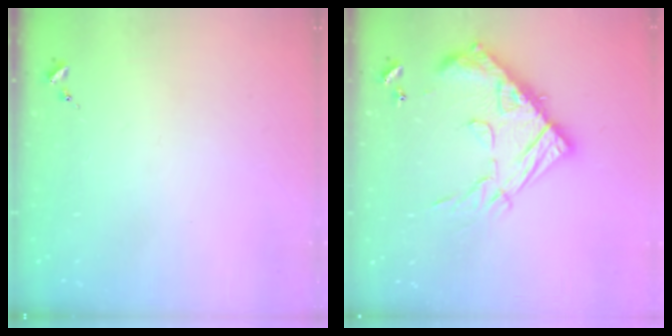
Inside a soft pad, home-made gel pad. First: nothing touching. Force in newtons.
{"total": 19.3, "press": 19.2, "slide": 1.6}